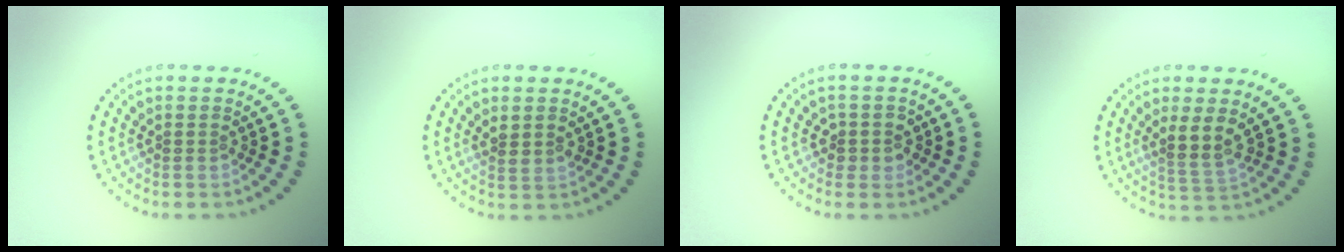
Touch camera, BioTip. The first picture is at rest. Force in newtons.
{"total": 1.1, "press": 0.9, "slide": 0.7}
{"total": 1.7, "press": 1.5, "slide": 0.8}
{"total": 2.6, "press": 2.2, "slide": 1.5}